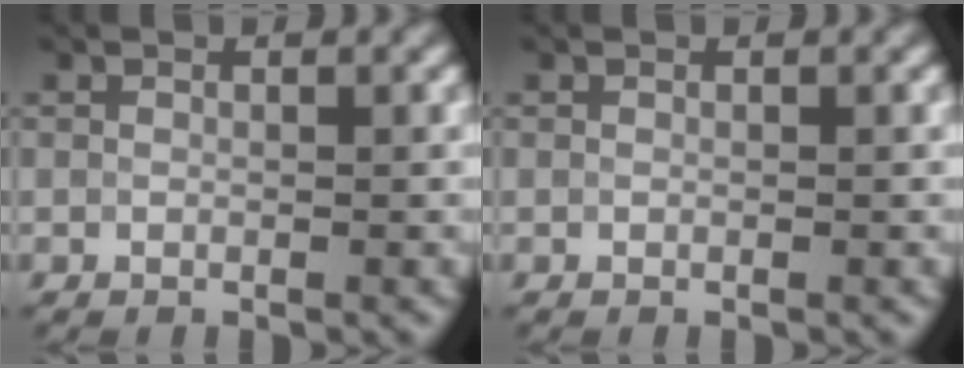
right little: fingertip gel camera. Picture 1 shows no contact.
{"total": 0.0}